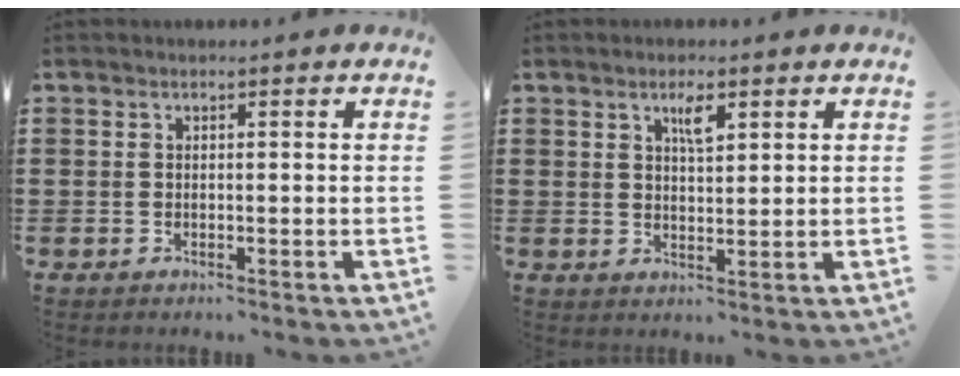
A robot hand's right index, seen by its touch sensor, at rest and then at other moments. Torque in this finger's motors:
{"motor_torque": [0.04, -0.03, 0.09, 0.04]}